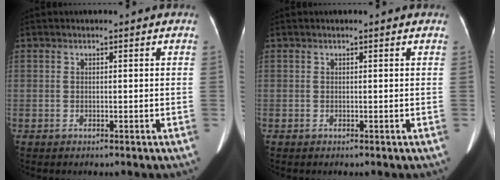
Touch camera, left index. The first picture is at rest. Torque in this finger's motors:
{"motor_torque": [-0.15, 0.22, -0.16, -0.20]}